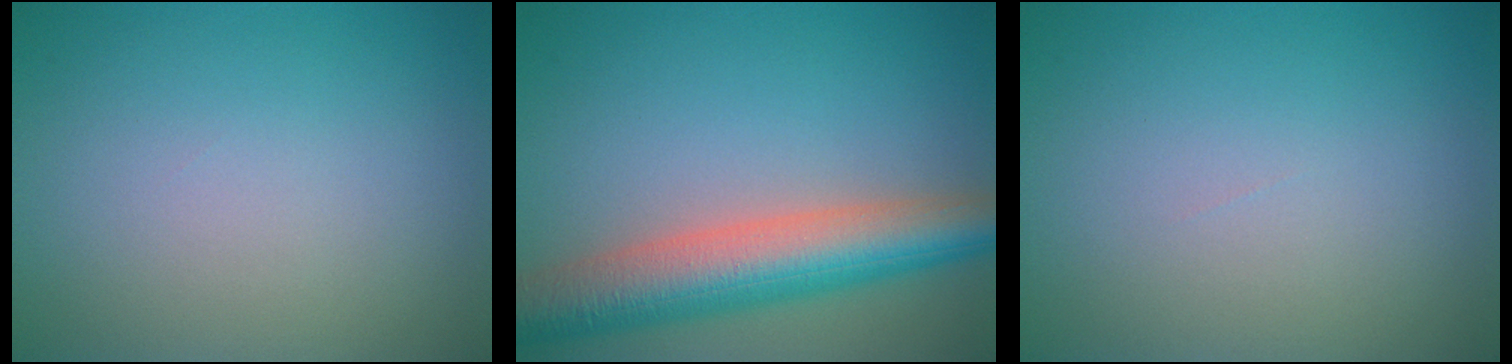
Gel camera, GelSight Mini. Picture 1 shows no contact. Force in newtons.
{"total": 8.5, "press": 8.5, "slide": 0.6}
{"total": 0.0}